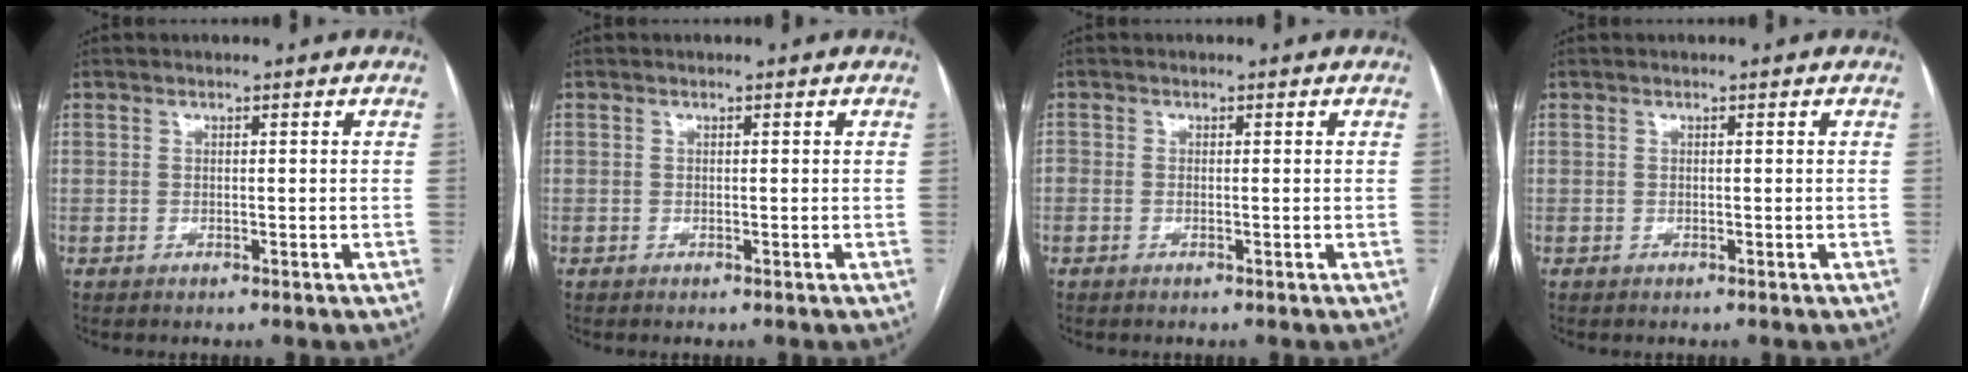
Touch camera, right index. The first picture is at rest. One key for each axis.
{"total": 0.0}
{"total": 0.6, "fx": -0.2, "fy": 0.3, "fz": 0.5, "tx": -0.010, "ty": 0.000, "tz": -0.003}
{"total": 0.0}